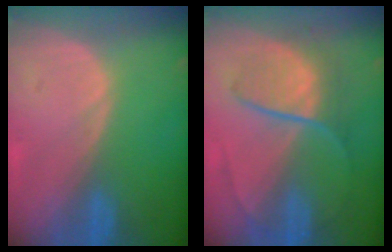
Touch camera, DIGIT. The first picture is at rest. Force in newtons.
{"total": 6.8, "press": 6.7, "slide": 1.2}